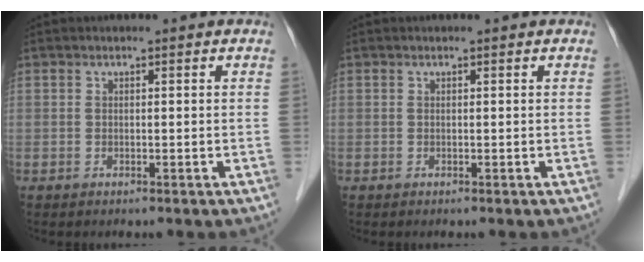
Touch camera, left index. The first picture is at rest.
{"total": 0.0}